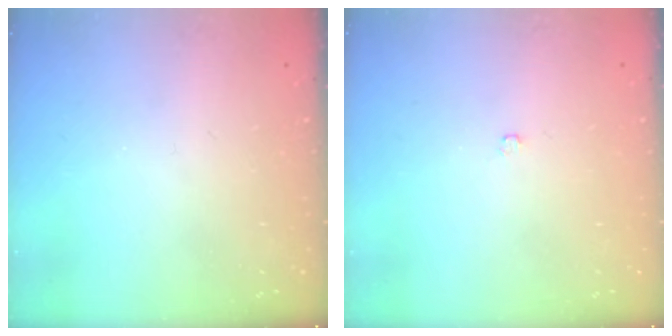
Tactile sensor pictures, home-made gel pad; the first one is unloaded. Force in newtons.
{"total": 2.0, "press": 2.0, "slide": 0.3}